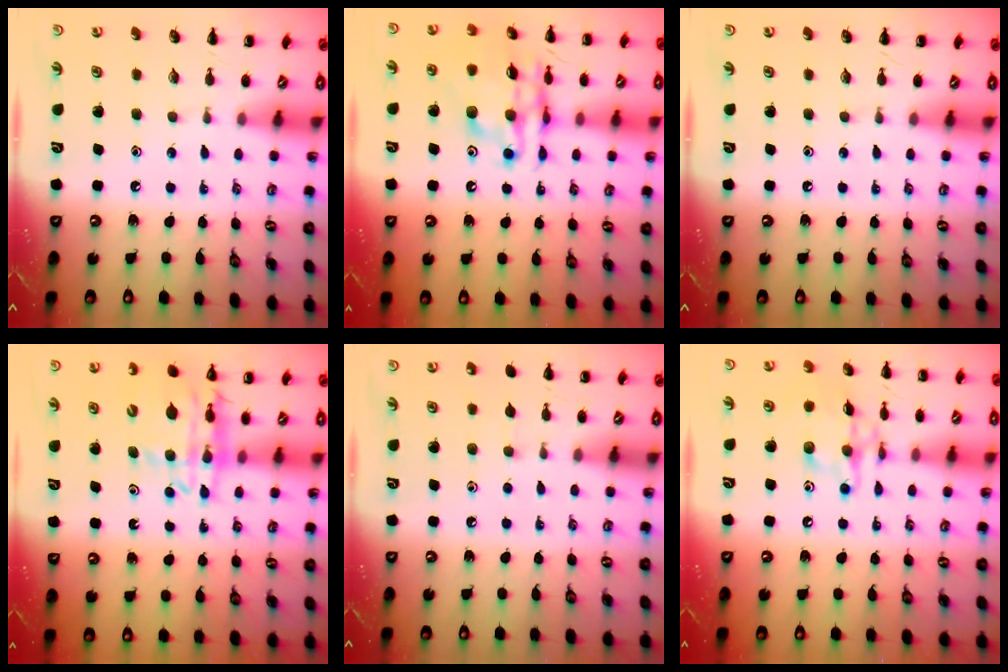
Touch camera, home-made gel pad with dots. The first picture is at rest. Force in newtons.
{"total": 15.4, "press": 15.3, "slide": 2.2}
{"total": 0.0}
{"total": 12.6, "press": 12.2, "slide": 3.2}
{"total": 2.5, "press": 2.2, "slide": 1.2}
{"total": 13.2, "press": 13.2, "slide": 0.7}